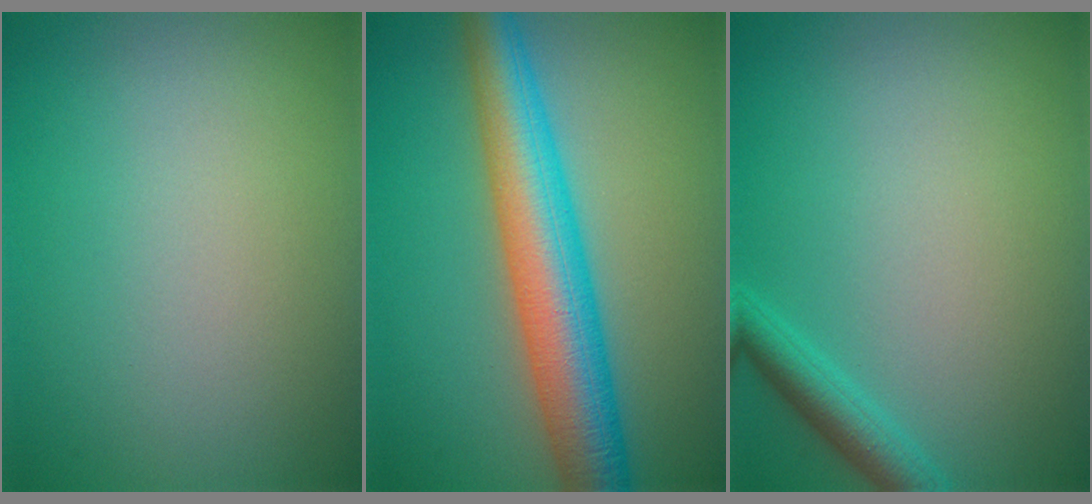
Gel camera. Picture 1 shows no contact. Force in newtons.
{"total": 8.0, "press": 8.0, "slide": 0.2}
{"total": 2.4, "press": 2.4, "slide": 0.2}